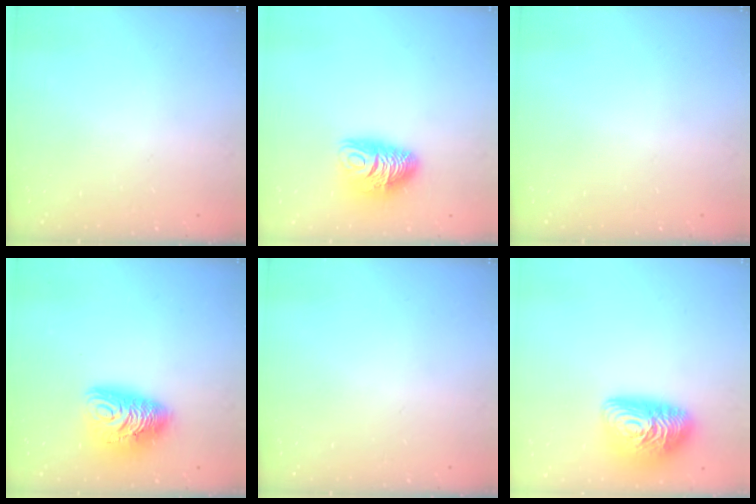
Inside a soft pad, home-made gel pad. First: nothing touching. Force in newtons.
{"total": 9.5, "press": 9.5, "slide": 0.4}
{"total": 0.0}
{"total": 11.8, "press": 11.7, "slide": 1.2}
{"total": 0.0}
{"total": 15.8, "press": 15.8, "slide": 0.8}